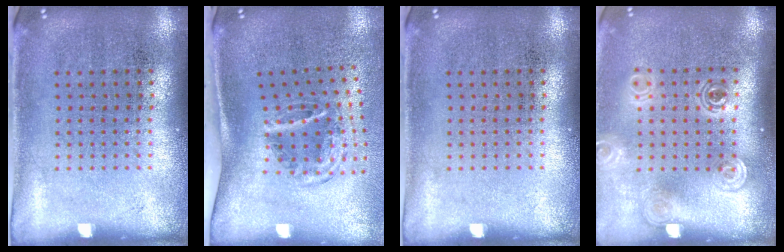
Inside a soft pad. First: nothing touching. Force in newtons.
{"total": 2.0, "press": 1.2, "slide": 1.6}
{"total": 0.0}
{"total": 1.9, "press": 1.4, "slide": 1.2}